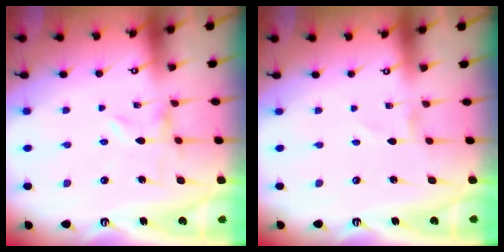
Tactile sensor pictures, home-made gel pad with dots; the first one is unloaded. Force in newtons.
{"total": 0.0}